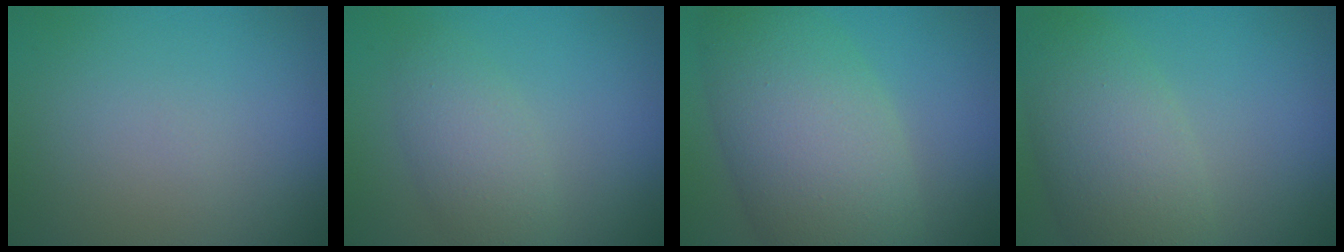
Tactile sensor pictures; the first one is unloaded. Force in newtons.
{"total": 3.1, "press": 3.1, "slide": 0.0}
{"total": 9.9, "press": 9.9, "slide": 0.4}
{"total": 6.3, "press": 6.3, "slide": 0.1}